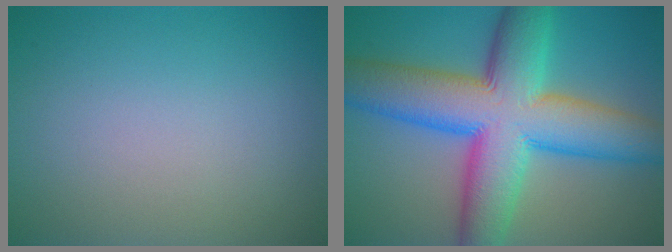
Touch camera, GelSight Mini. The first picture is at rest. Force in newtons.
{"total": 13.5, "press": 13.5, "slide": 0.4}